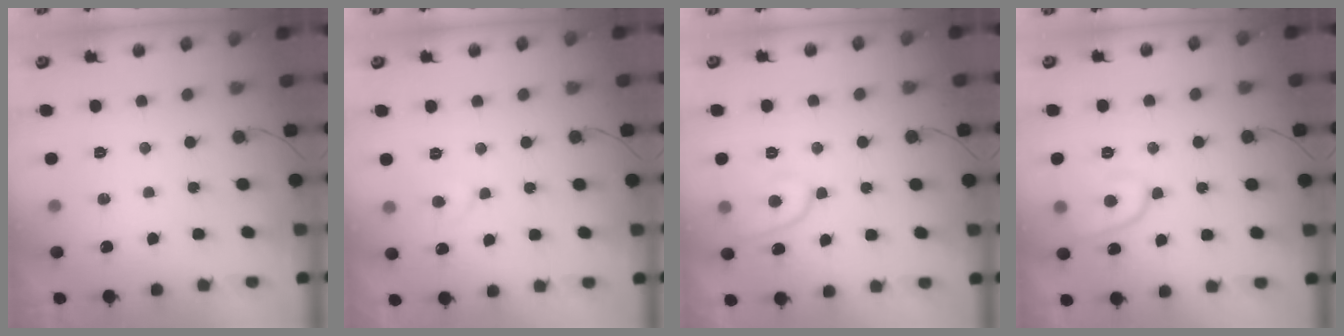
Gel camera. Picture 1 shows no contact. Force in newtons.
{"total": 4.8, "press": 4.8, "slide": 0.2}
{"total": 9.0, "press": 8.9, "slide": 1.0}
{"total": 10.3, "press": 10.2, "slide": 1.1}